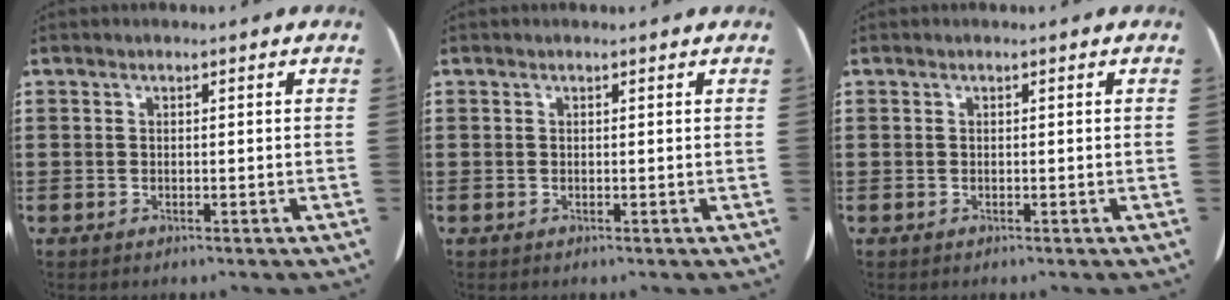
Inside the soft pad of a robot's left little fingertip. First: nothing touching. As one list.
[{"total": 0.0}, {"total": 0.0}]